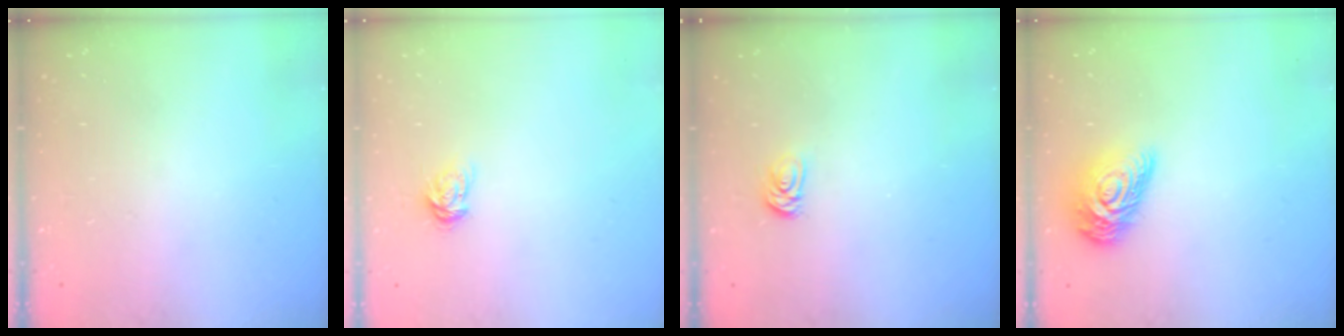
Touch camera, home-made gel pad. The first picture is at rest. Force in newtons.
{"total": 5.3, "press": 5.3, "slide": 0.4}
{"total": 2.6, "press": 2.6, "slide": 0.3}
{"total": 12.1, "press": 12.1, "slide": 0.6}